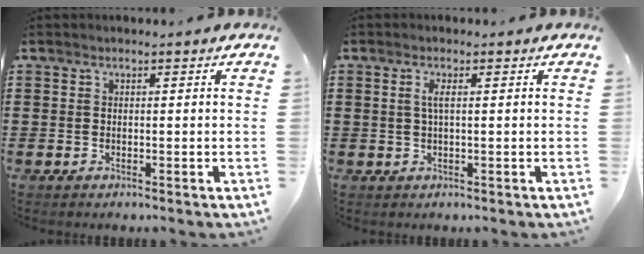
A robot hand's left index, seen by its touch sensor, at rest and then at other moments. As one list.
[{"total": 1.8, "force": [0.5, 0.2, 1.7], "torque": [-0.044, -0.003, 0.006]}]